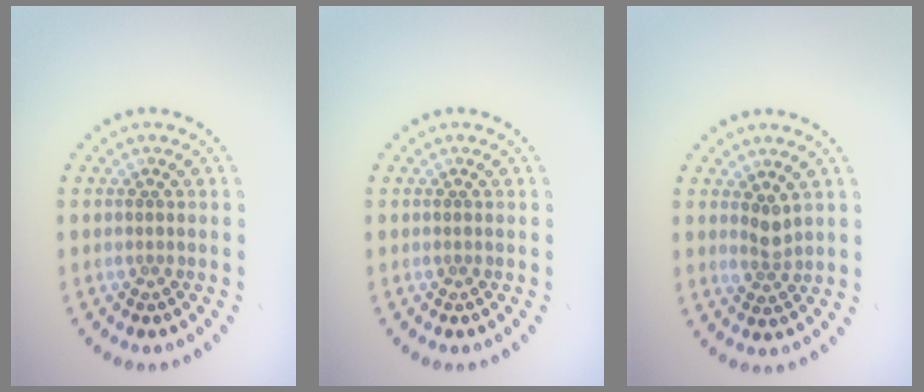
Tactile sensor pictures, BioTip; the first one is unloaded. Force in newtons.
{"total": 0.0}
{"total": 1.6, "press": 1.2, "slide": 1.1}